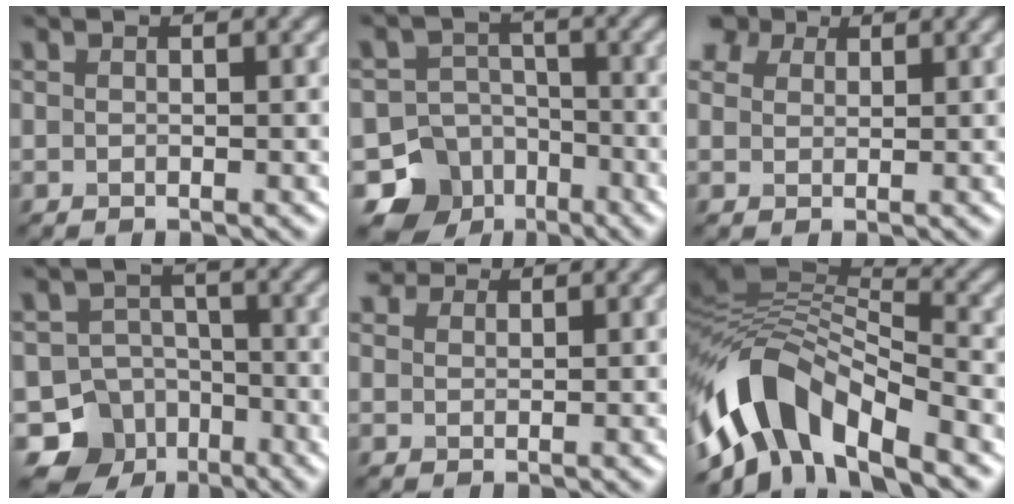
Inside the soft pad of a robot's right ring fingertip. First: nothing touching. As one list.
[{"total": 10.0, "force": [-6.0, 7.8, 1.6], "torque": [-0.021, -0.020, -0.112]}, {"total": 5.2, "force": [3.5, 3.1, 2.2], "torque": [-0.061, 0.009, 0.057]}, {"total": 9.7, "force": [-5.7, 7.7, 1.5], "torque": [-0.014, -0.016, -0.106]}, {"total": 3.6, "force": [2.9, 1.7, 1.2], "torque": [-0.036, 0.001, 0.053]}, {"total": 10.1, "force": [-5.5, 4.7, 7.1], "torque": [-0.116, 0.016, -0.111]}]